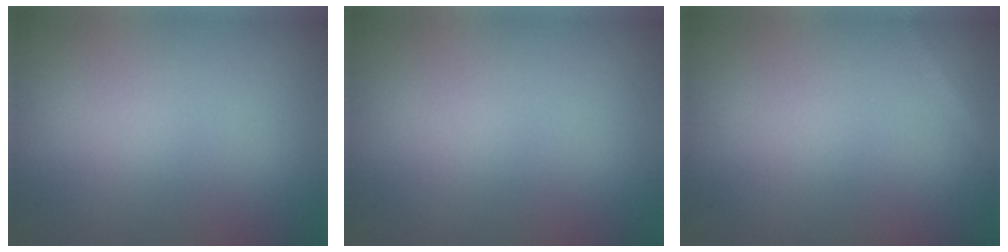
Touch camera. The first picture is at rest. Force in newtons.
{"total": 0.0}
{"total": 1.4, "press": 1.4, "slide": 0.1}